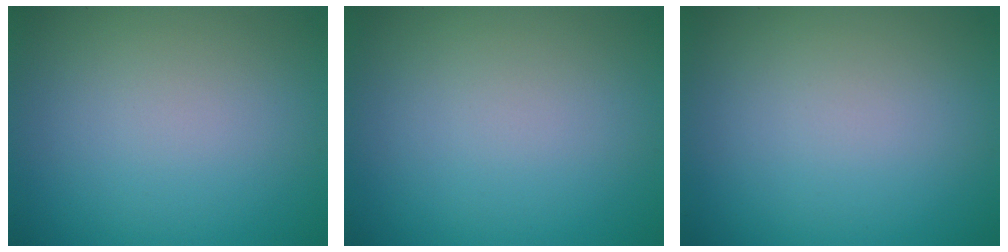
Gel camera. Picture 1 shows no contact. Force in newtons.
{"total": 0.0}
{"total": 0.0}